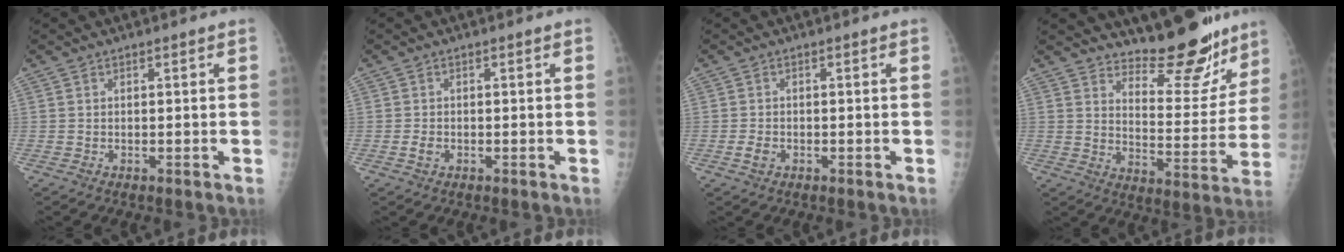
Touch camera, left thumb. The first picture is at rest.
{"total": 1.4, "force": [-0.5, 1.0, 0.9], "torque": [-0.016, 0.001, -0.009]}
{"total": 1.8, "force": [-0.7, 1.3, 1.1], "torque": [-0.018, 0.002, -0.012]}
{"total": 15.6, "force": [13.6, 4.9, 5.9], "torque": [-0.035, -0.117, 0.190]}